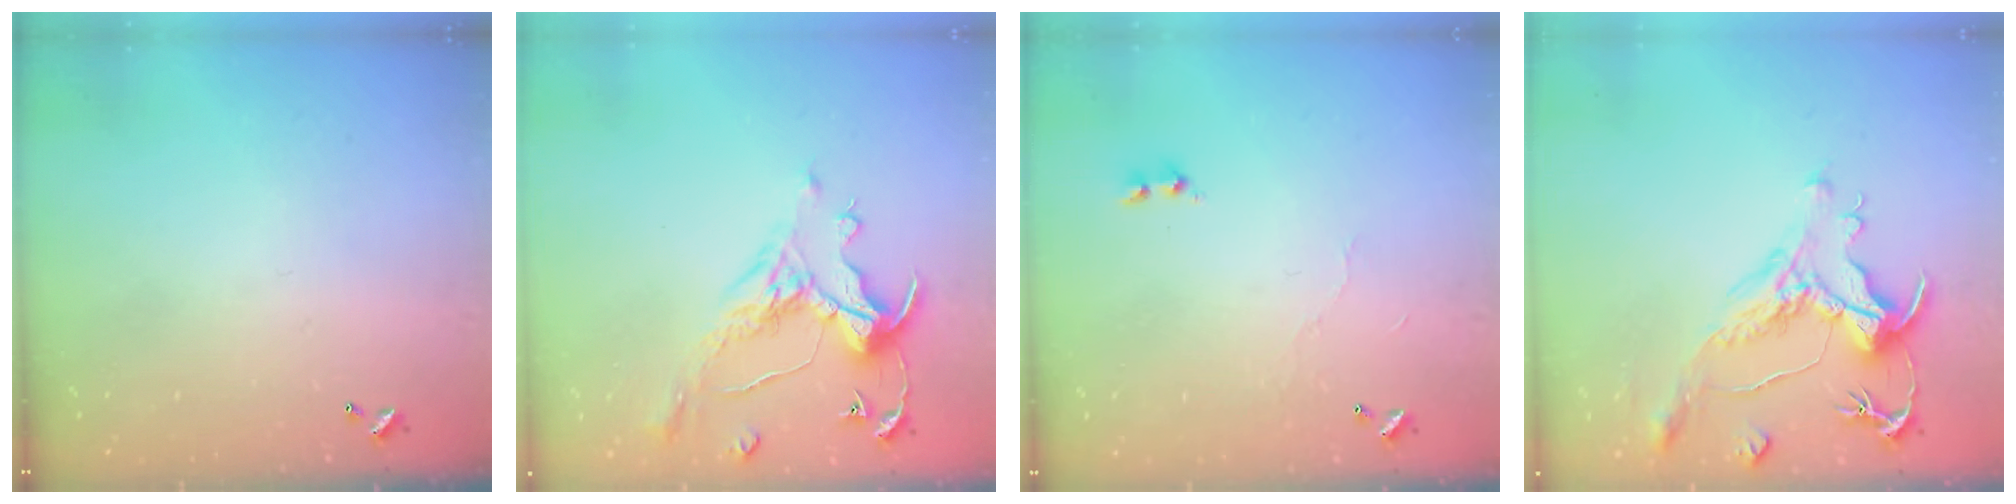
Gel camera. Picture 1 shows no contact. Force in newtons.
{"total": 1.0, "press": 0.2, "slide": 1.0}
{"total": 4.9, "press": 4.8, "slide": 0.6}
{"total": 1.4, "press": 0.7, "slide": 1.2}